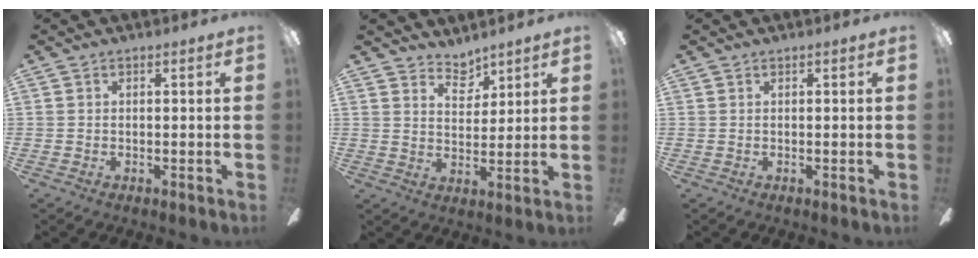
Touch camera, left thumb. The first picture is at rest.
{"total": 5.5, "force": [4.7, 2.5, 1.4], "torque": [-0.017, -0.028, 0.084]}
{"total": 0.0}